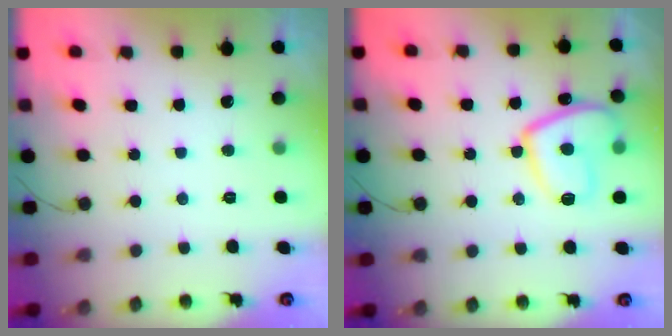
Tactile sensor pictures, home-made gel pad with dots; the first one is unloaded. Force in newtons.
{"total": 12.3, "press": 12.2, "slide": 1.3}